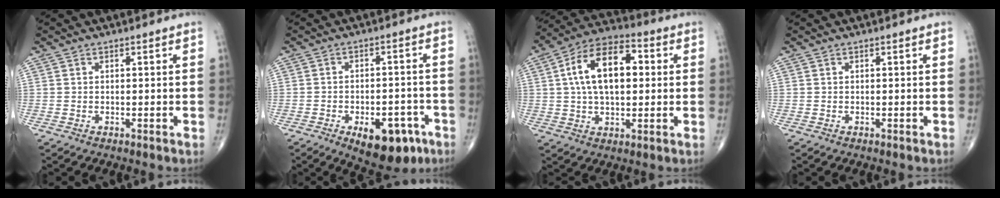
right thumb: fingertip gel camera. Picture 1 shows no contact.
{"total": 12.3, "force": [-6.1, 6.3, 8.5], "torque": [-0.092, 0.027, -0.075]}
{"total": 15.7, "force": [2.5, 8.7, 12.8], "torque": [-0.211, 0.021, 0.035]}
{"total": 0.0}